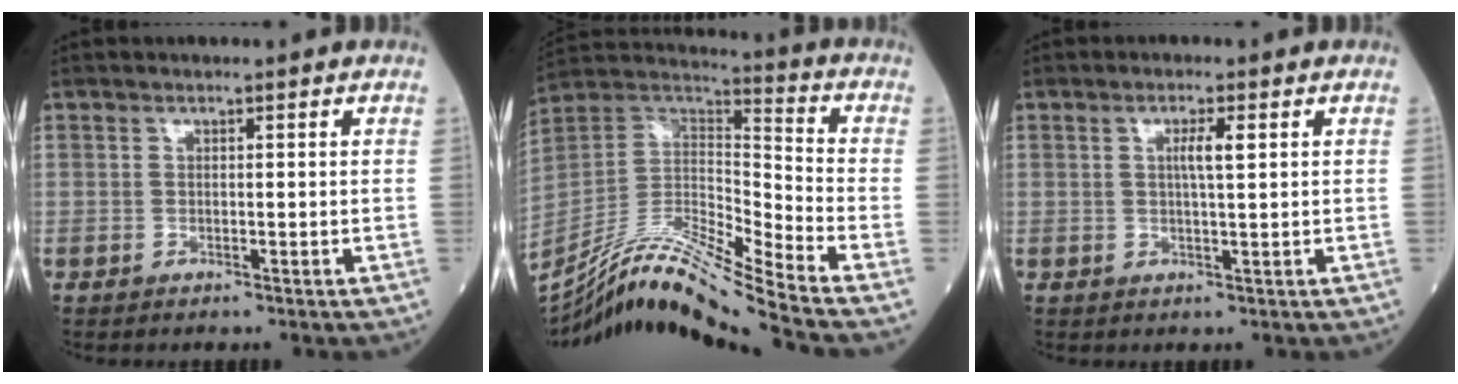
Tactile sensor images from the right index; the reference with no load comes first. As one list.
[{"total": 19.9, "force": [-17.3, -2.2, 9.6], "torque": [-0.188, 0.006, -0.315]}, {"total": 2.7, "force": [0.7, 0.0, 2.6], "torque": [-0.048, 0.000, 0.011]}]